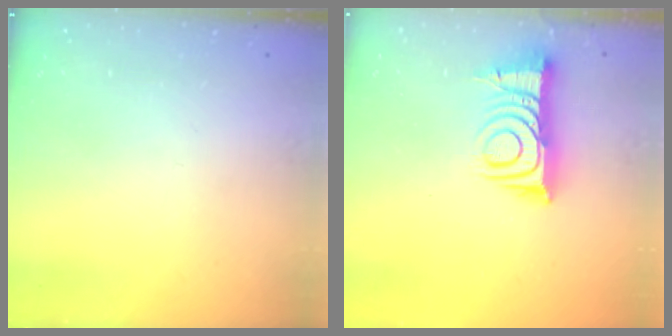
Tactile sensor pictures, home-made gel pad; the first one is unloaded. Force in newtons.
{"total": 11.0, "press": 11.0, "slide": 0.6}